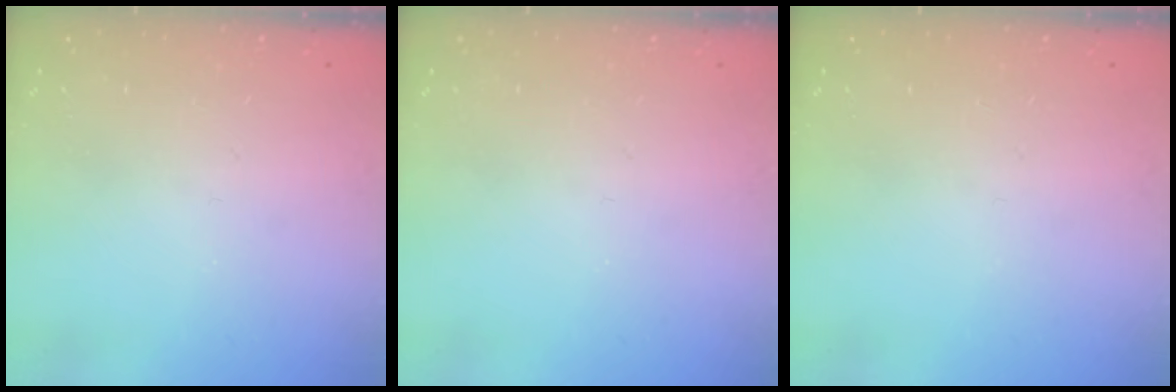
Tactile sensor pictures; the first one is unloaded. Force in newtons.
{"total": 0.0}
{"total": 0.0}